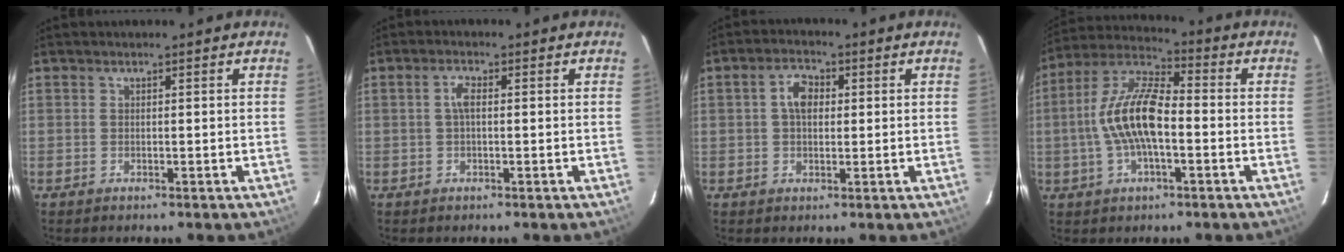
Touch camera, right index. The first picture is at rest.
{"total": 2.2, "force": [0.1, 0.9, 2.0], "torque": [-0.044, 0.007, 0.001]}
{"total": 4.5, "force": [0.7, 3.0, 3.3], "torque": [-0.060, 0.015, 0.012]}
{"total": 13.4, "force": [-1.9, 5.2, 12.2], "torque": [-0.248, 0.012, -0.039]}